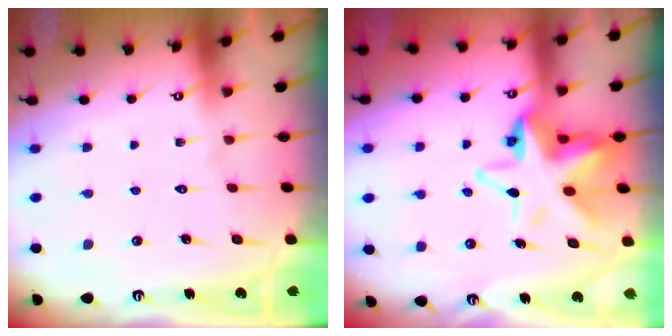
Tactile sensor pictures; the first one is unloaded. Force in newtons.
{"total": 12.5, "press": 12.3, "slide": 2.0}